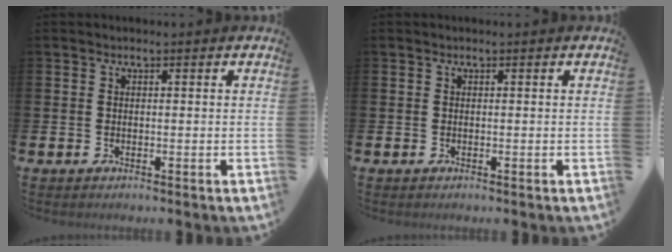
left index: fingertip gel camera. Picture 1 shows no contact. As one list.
[{"total": 0.0}]